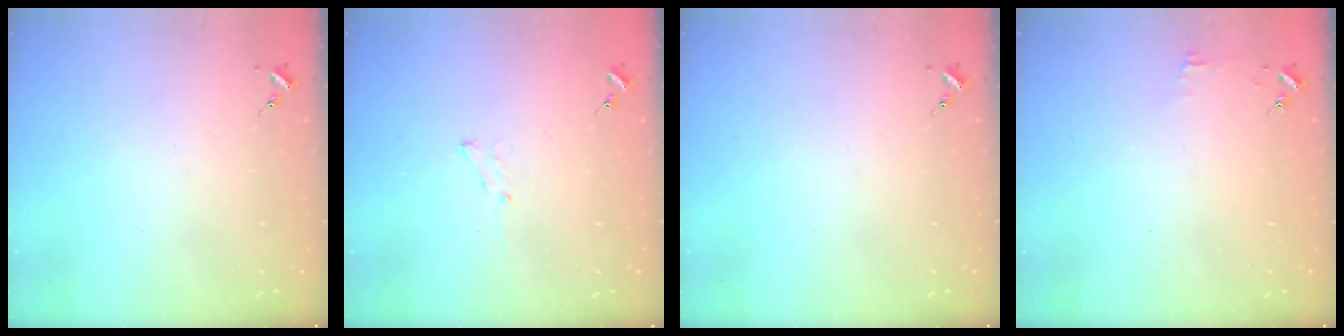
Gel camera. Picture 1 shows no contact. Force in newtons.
{"total": 3.8, "press": 3.7, "slide": 0.4}
{"total": 0.0}
{"total": 3.5, "press": 3.5, "slide": 0.3}